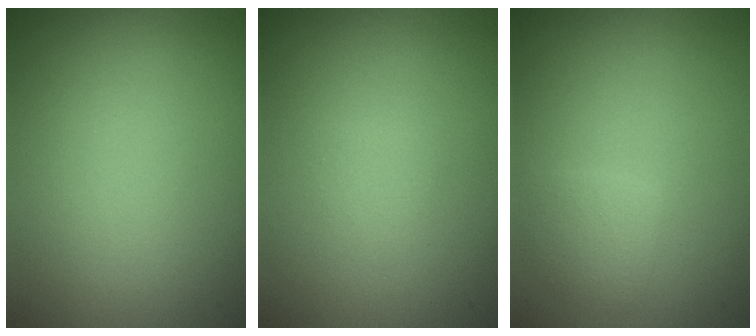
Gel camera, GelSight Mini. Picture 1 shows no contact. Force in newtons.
{"total": 0.7, "press": 0.7, "slide": 0.0}
{"total": 1.5, "press": 1.5, "slide": 0.1}